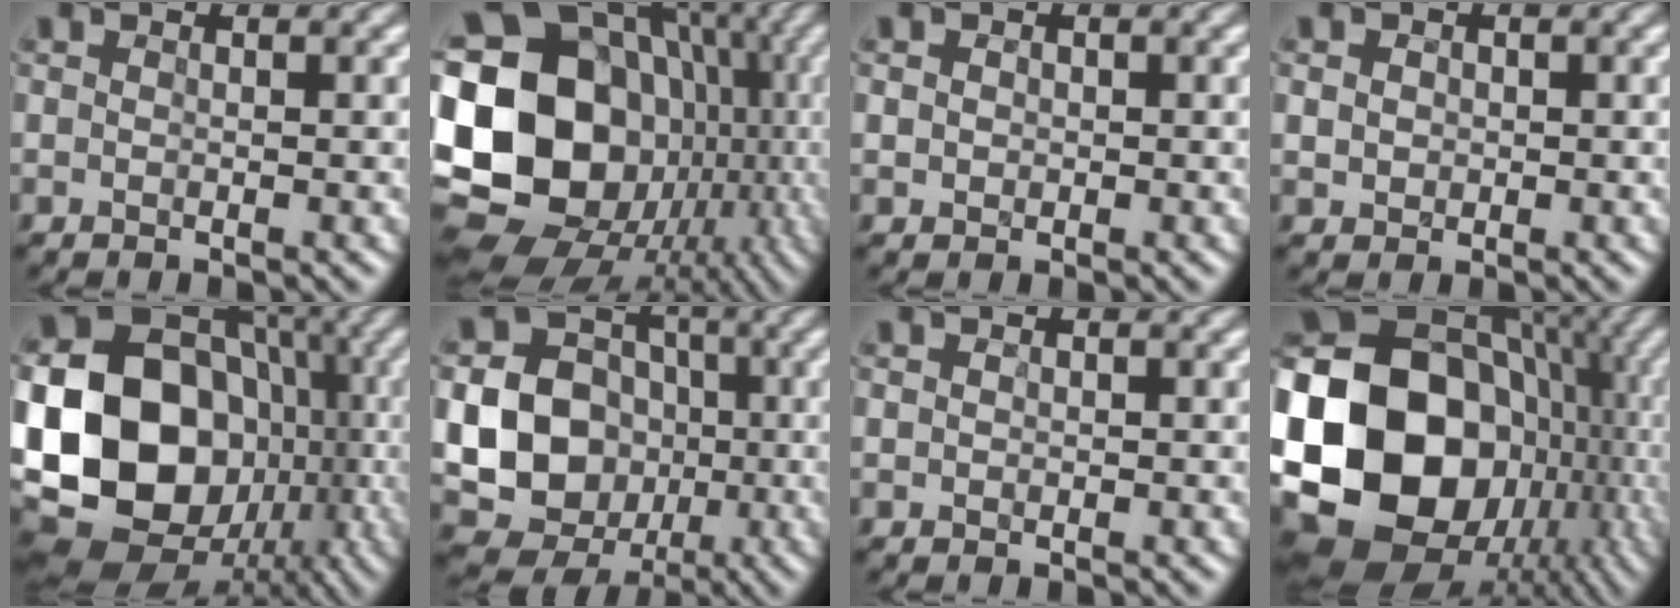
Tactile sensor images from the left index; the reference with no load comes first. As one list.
[{"total": 22.7, "force": [-0.6, 19.3, 12.0], "torque": [-0.240, 0.022, -0.034]}, {"total": 1.7, "force": [0.6, 1.5, 0.7], "torque": [0.010, 0.017, -0.010]}, {"total": 2.5, "force": [0.7, 2.2, 1.0], "torque": [-0.002, 0.021, -0.007]}, {"total": 22.9, "force": [-2.1, 19.6, 11.6], "torque": [-0.230, 0.006, -0.063]}, {"total": 14.3, "force": [-1.8, 13.1, 5.4], "torque": [-0.118, -0.015, -0.036]}, {"total": 0.8, "force": [0.3, 0.7, 0.3], "torque": [0.011, 0.006, -0.005]}, {"total": 20.7, "force": [-1.5, 16.8, 12.0], "torque": [-0.283, 0.002, -0.009]}]